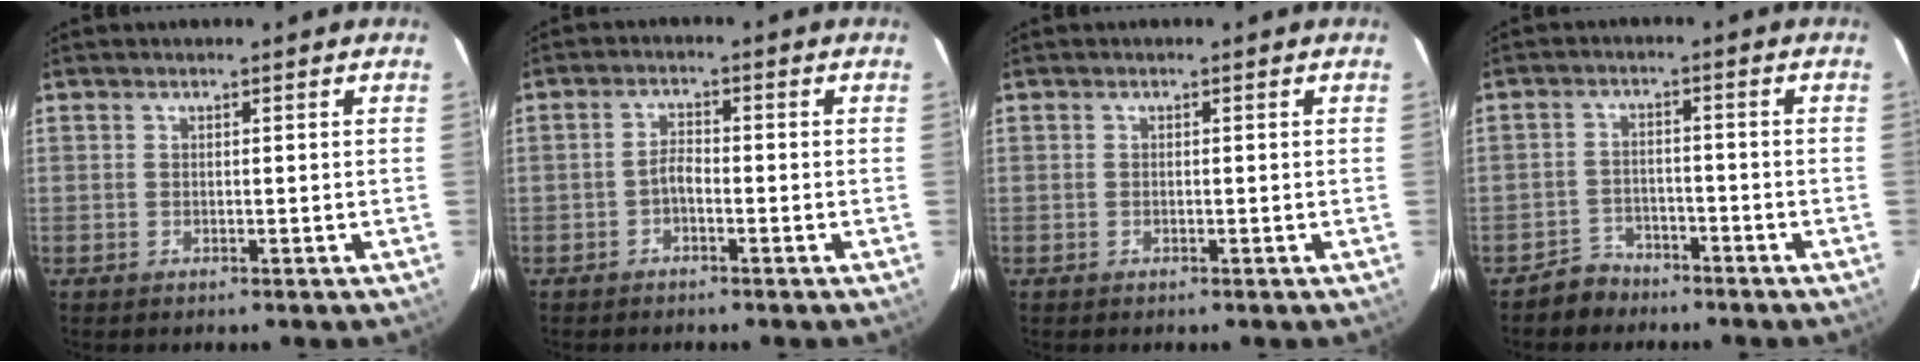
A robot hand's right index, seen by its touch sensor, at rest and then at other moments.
{"total": 2.0, "force": [-1.3, 0.8, 1.3], "torque": [-0.027, 0.008, -0.026]}
{"total": 0.0}
{"total": 4.5, "force": [-3.6, 2.7, 0.0], "torque": [-0.014, 0.017, -0.064]}